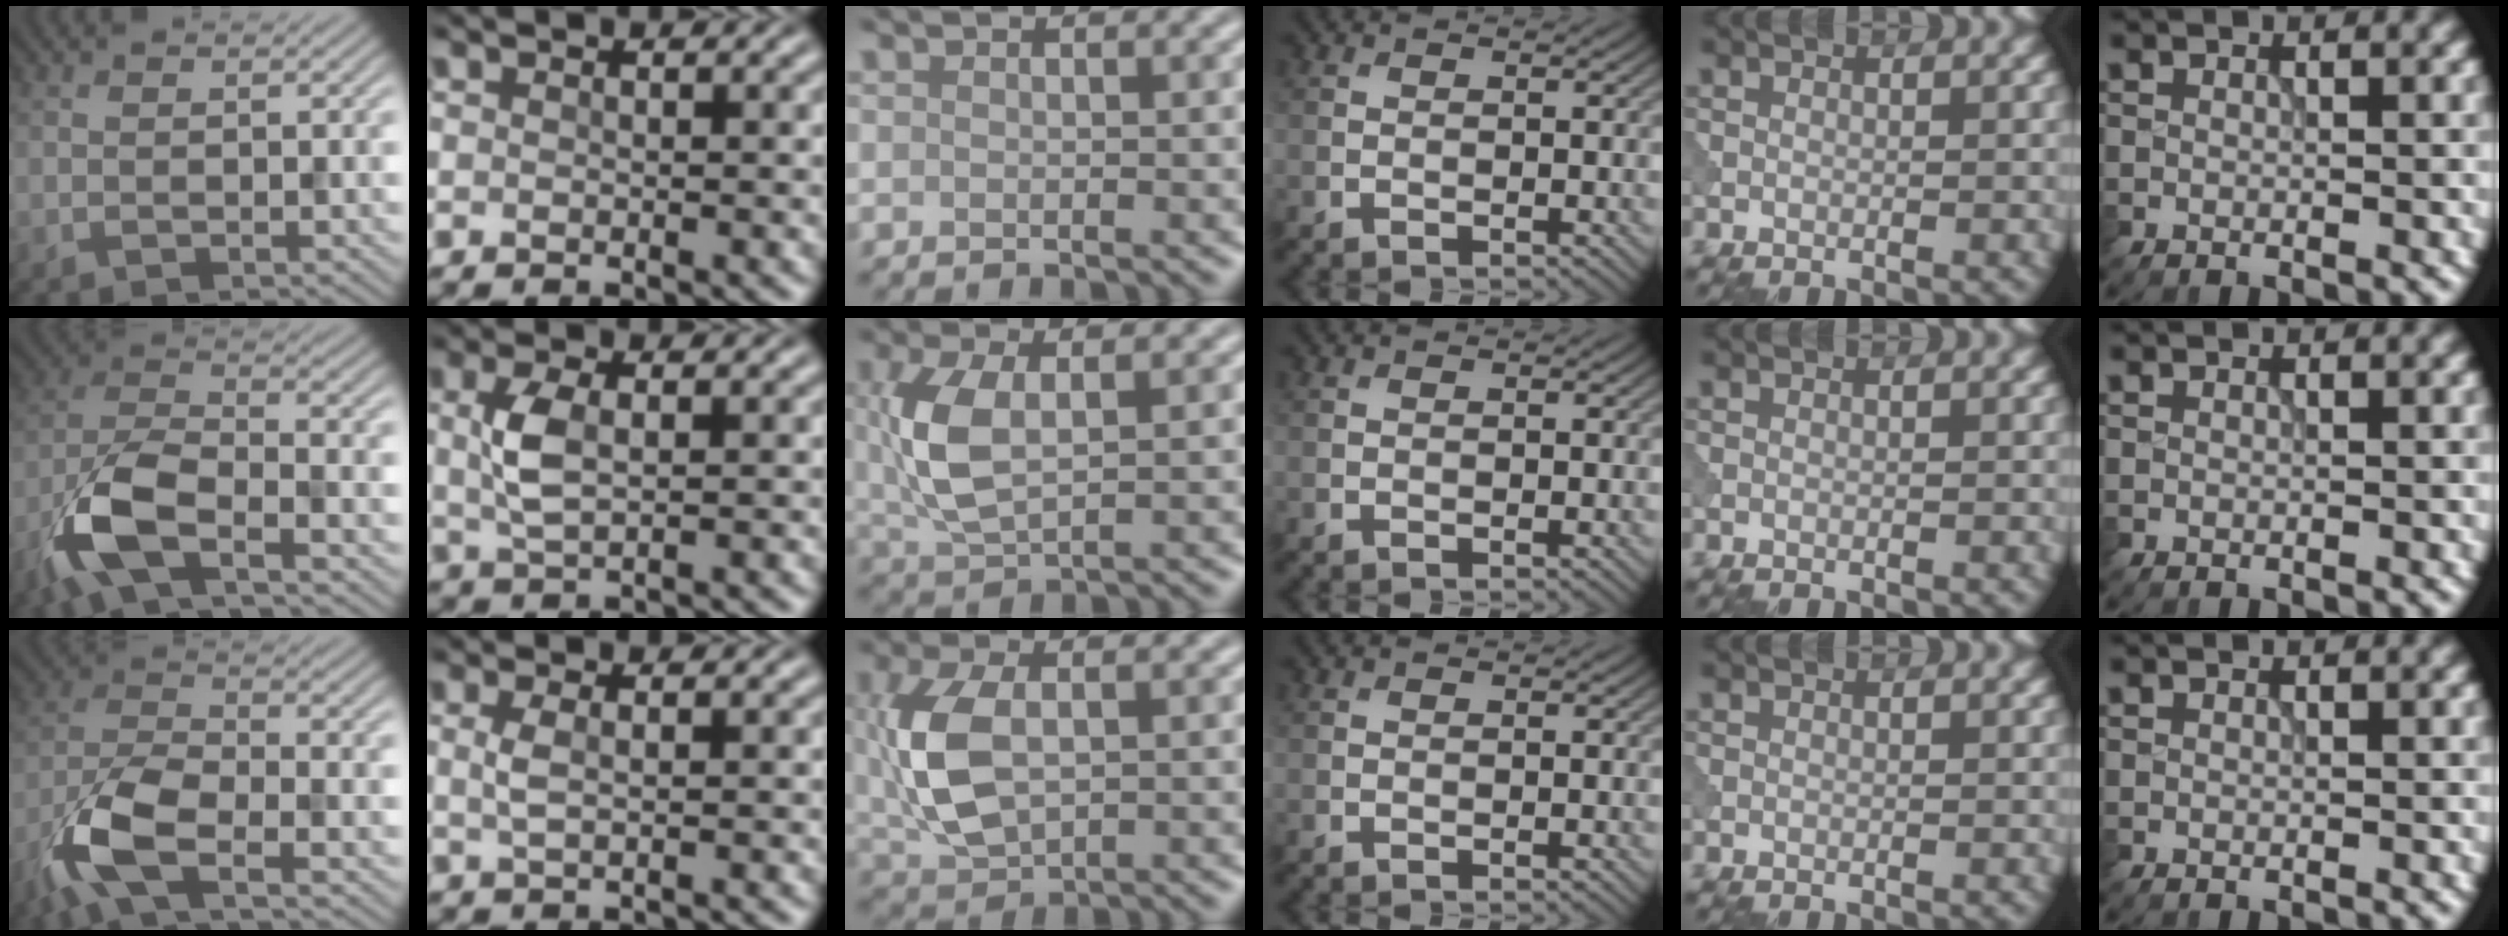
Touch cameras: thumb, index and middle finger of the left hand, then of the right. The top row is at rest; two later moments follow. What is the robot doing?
{"motion": "wipe", "object": "makeup brush"}